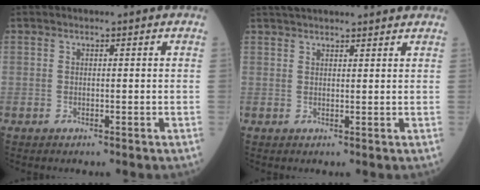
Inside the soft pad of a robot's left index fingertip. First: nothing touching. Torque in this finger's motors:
{"motor_torque": [1.07, -1.07, 0.23, 0.07]}